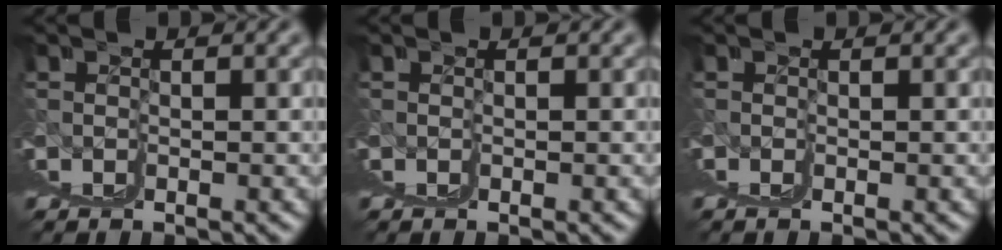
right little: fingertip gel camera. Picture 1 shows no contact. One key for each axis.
{"total": 0.0}
{"total": 0.0}